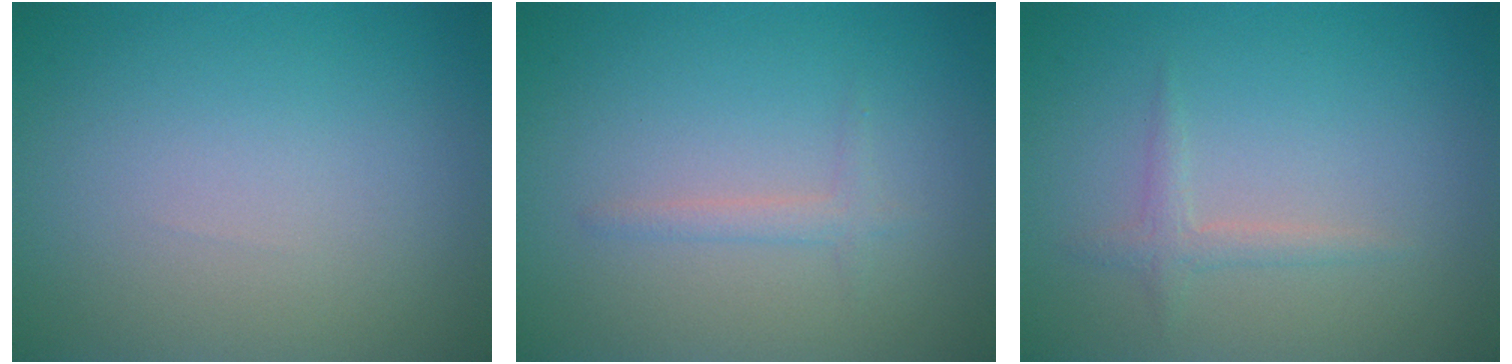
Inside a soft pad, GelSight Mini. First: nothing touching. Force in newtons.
{"total": 1.2, "press": 1.2, "slide": 0.0}
{"total": 1.3, "press": 1.3, "slide": 0.0}